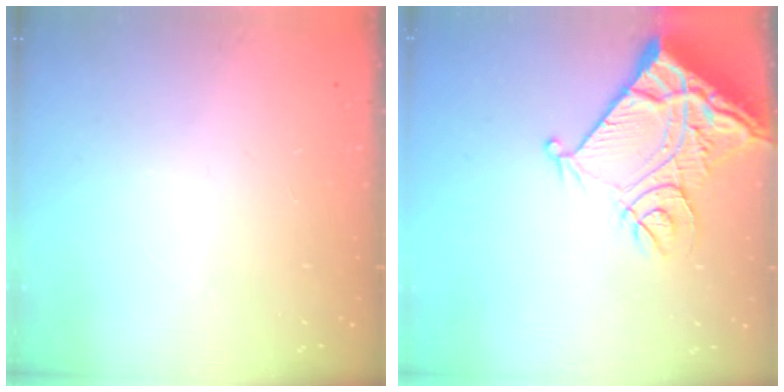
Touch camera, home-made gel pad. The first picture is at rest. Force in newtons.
{"total": 16.1, "press": 16.0, "slide": 2.0}